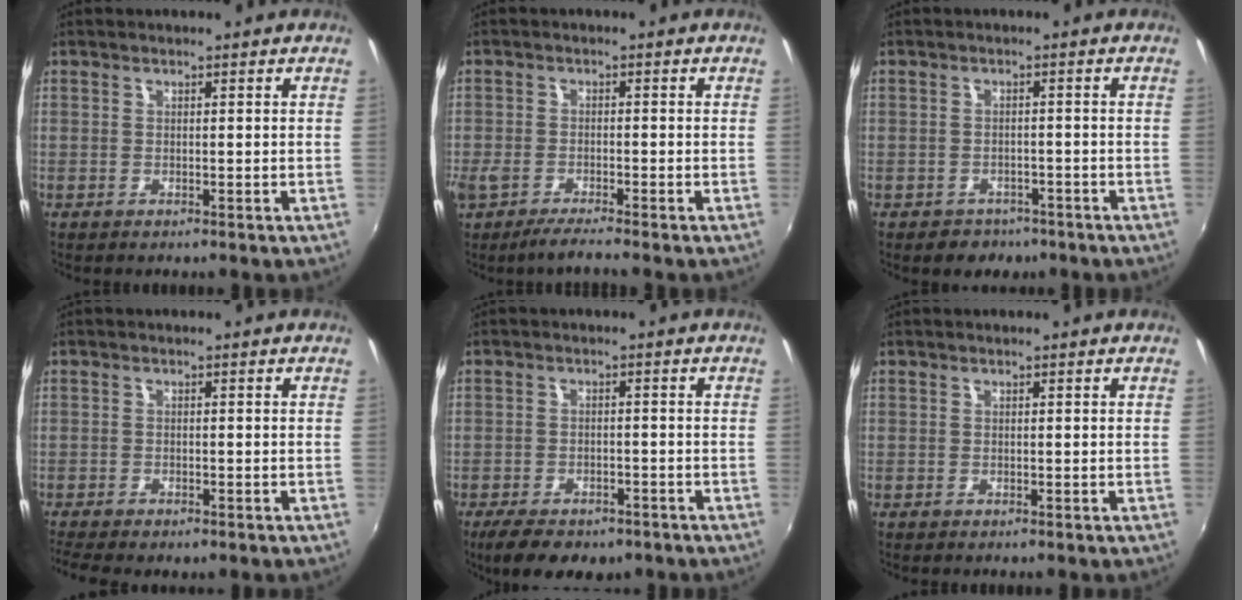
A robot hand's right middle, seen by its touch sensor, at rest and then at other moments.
{"total": 4.9, "force": [-4.1, 0.3, 2.7], "torque": [-0.070, -0.022, -0.082]}
{"total": 4.0, "force": [-2.9, 2.8, 0.7], "torque": [-0.019, 0.002, -0.037]}
{"total": 5.3, "force": [-4.2, 1.2, 2.9], "torque": [-0.073, -0.029, -0.072]}
{"total": 9.4, "force": [-7.0, 3.9, 4.9], "torque": [-0.111, -0.024, -0.106]}
{"total": 0.0}